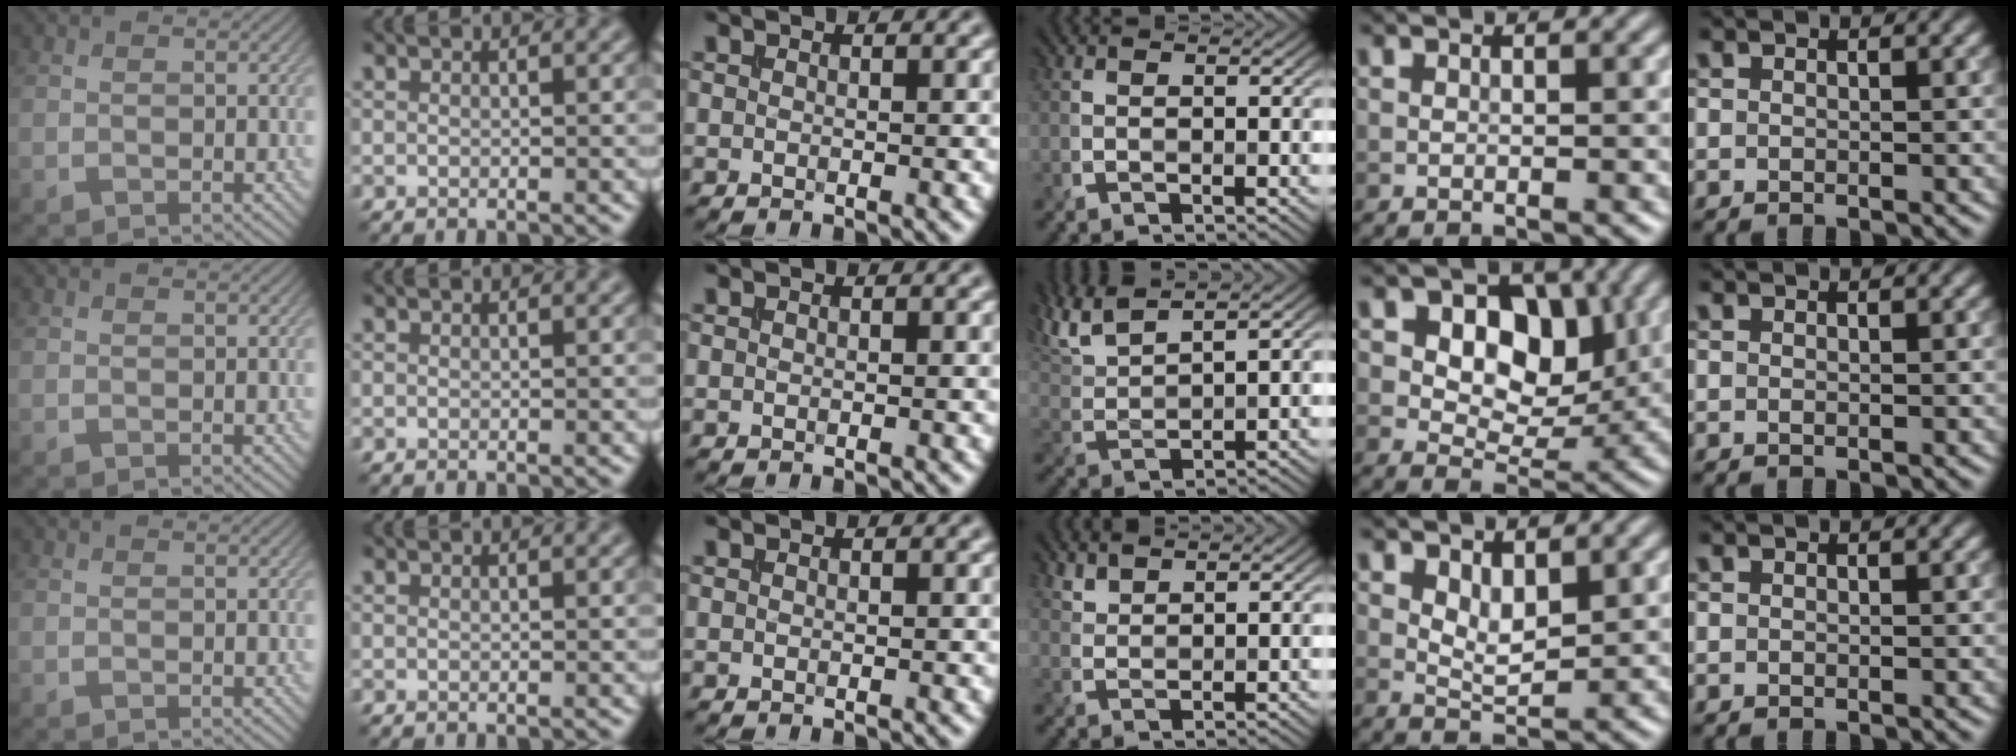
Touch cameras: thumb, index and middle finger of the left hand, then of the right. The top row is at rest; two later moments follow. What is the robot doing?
{"motion": "extract", "object": "file holder"}